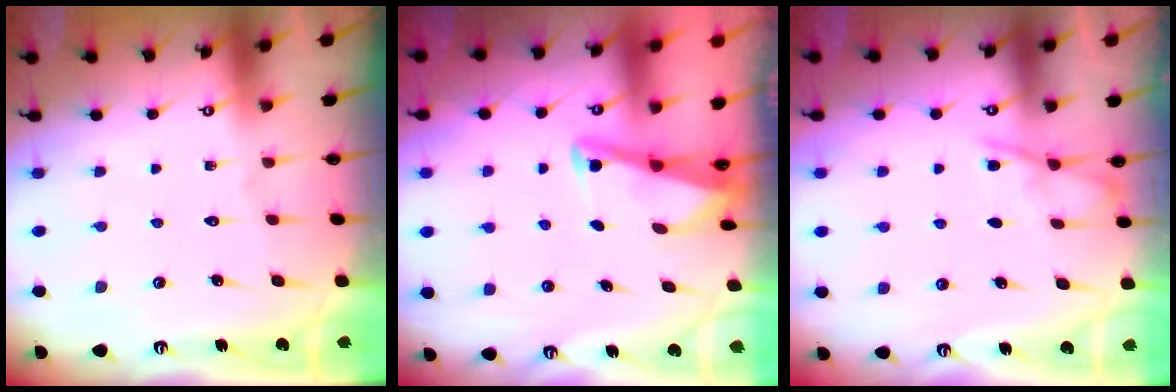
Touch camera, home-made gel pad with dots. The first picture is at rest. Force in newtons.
{"total": 2.8, "press": 2.8, "slide": 0.4}
{"total": 4.7, "press": 4.7, "slide": 0.5}